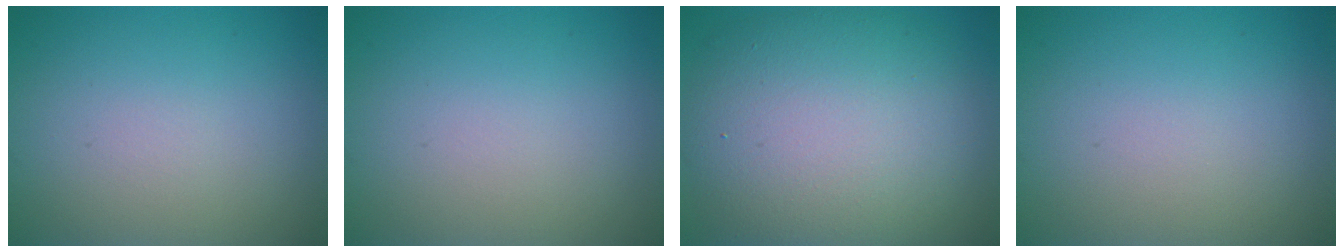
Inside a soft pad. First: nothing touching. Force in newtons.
{"total": 0.0}
{"total": 11.8, "press": 11.8, "slide": 0.8}
{"total": 0.0}